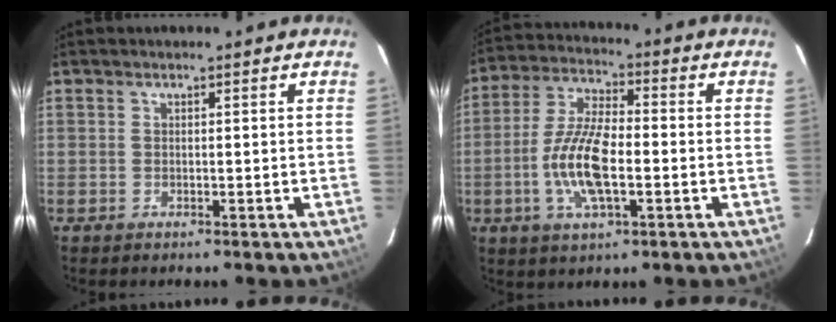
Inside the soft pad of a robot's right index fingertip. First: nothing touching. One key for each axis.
{"total": 12.0, "fx": -2.8, "fy": 4.3, "fz": 10.9, "tx": -0.224, "ty": 0.001, "tz": -0.056}